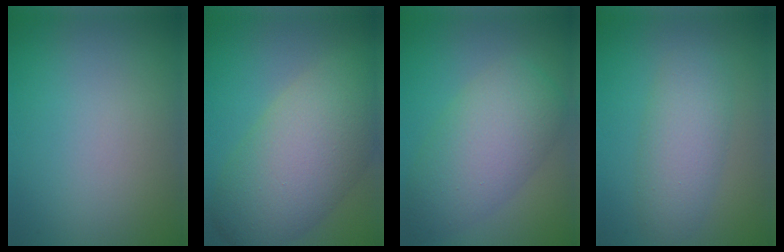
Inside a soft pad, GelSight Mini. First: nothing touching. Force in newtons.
{"total": 10.1, "press": 10.0, "slide": 0.9}
{"total": 6.9, "press": 6.9, "slide": 0.3}
{"total": 4.0, "press": 4.0, "slide": 0.0}